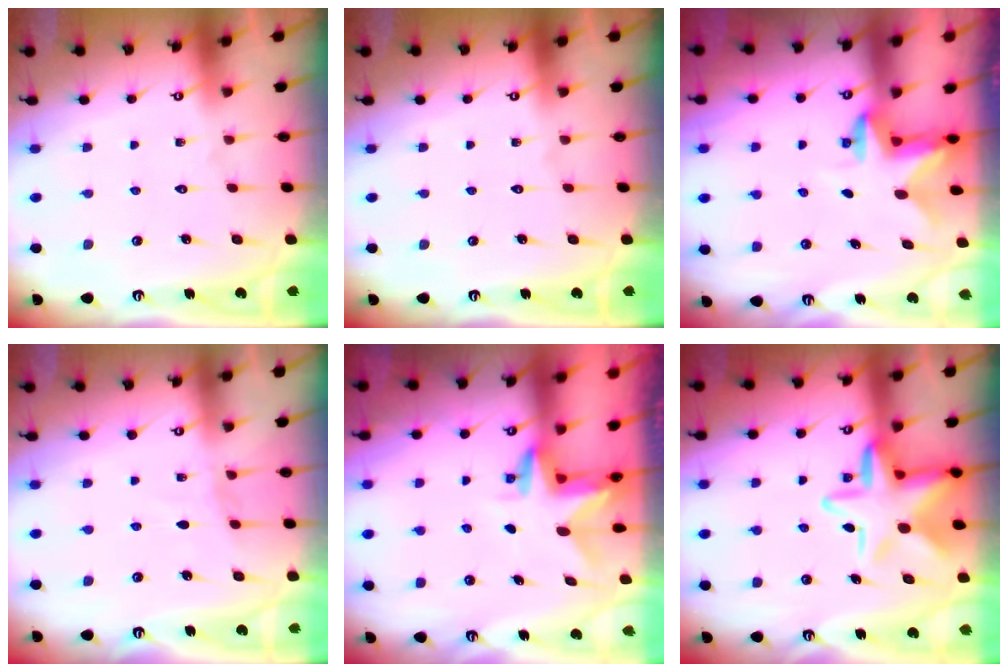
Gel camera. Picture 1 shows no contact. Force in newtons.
{"total": 0.0}
{"total": 2.7, "press": 2.6, "slide": 0.5}
{"total": 3.5, "press": 3.4, "slide": 0.4}
{"total": 3.0, "press": 2.9, "slide": 0.2}
{"total": 13.2, "press": 13.0, "slide": 2.5}